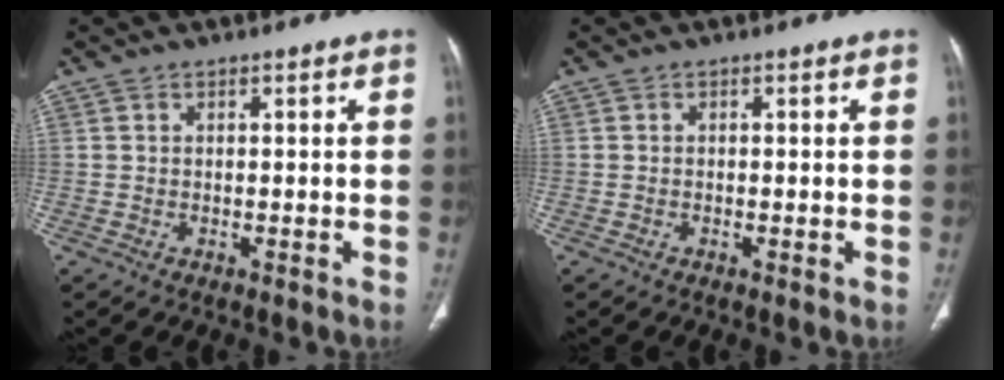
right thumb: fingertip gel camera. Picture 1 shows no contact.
{"total": 0.0}